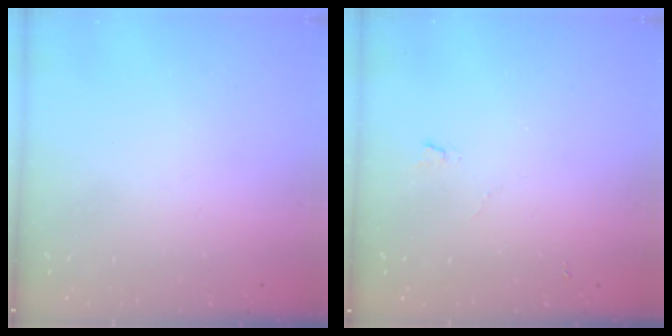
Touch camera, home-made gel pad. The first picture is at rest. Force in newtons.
{"total": 3.4, "press": 3.4, "slide": 0.6}